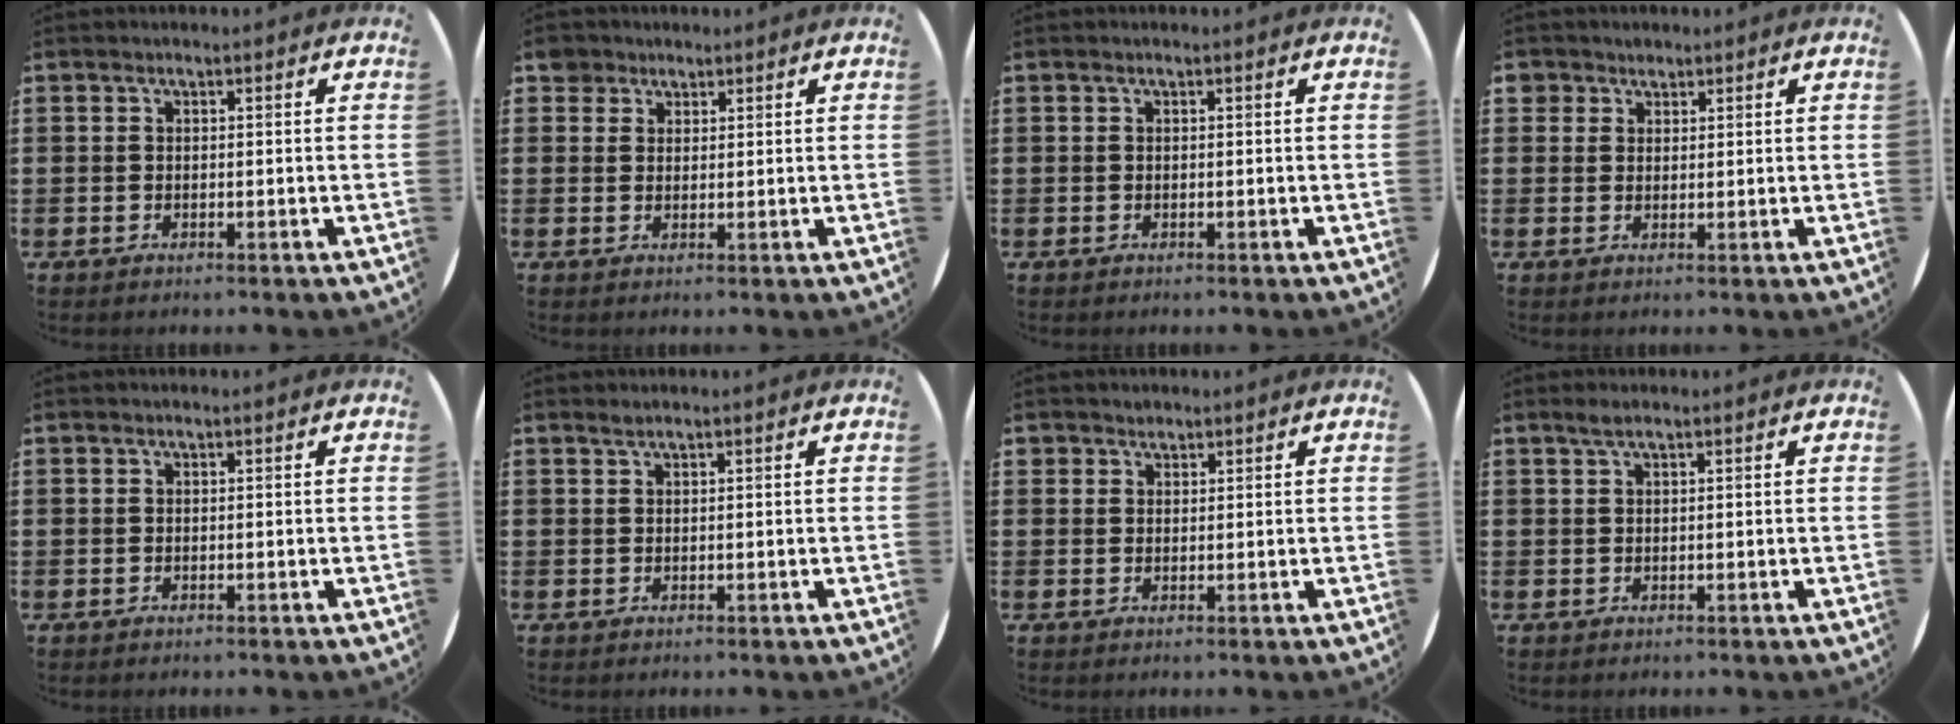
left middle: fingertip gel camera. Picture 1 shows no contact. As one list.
[{"total": 2.6, "force": [2.0, 1.6, 0.1], "torque": [-0.001, 0.004, 0.039]}, {"total": 0.0}, {"total": 2.0, "force": [1.6, 1.3, 0.0], "torque": [0.004, 0.003, 0.030]}, {"total": 0.0}, {"total": 0.6, "force": [0.6, -0.1, 0.2], "torque": [-0.004, -0.001, 0.011]}, {"total": 1.3, "force": [1.2, 0.6, -0.1], "torque": [-0.001, 0.001, 0.024]}, {"total": 1.2, "force": [0.8, 0.1, 0.9], "torque": [-0.018, 0.004, 0.013]}]